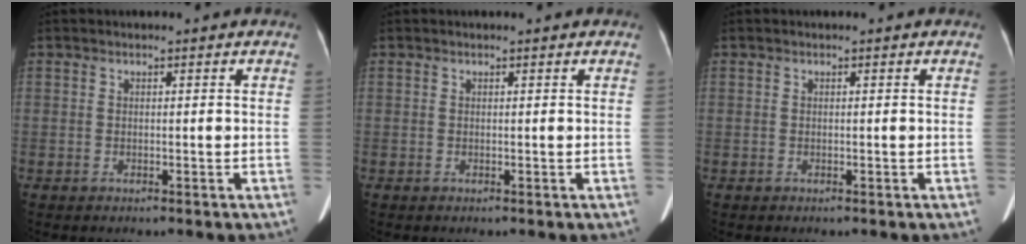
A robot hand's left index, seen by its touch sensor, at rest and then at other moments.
{"total": 0.5, "force": [0.5, 0.0, 0.1], "torque": [-0.005, 0.006, 0.005]}
{"total": 0.0}